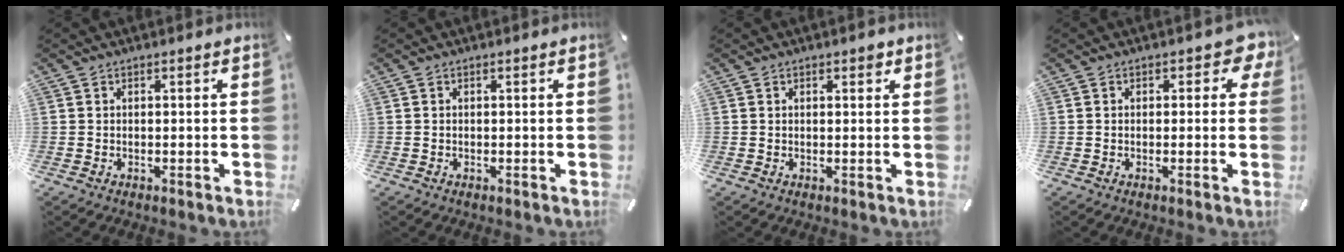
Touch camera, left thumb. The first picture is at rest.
{"total": 0.0}
{"total": 1.4, "force": [0.7, 0.8, 0.9], "torque": [-0.011, 0.001, 0.009]}
{"total": 3.9, "force": [1.0, 2.4, 2.9], "torque": [-0.036, 0.003, 0.013]}